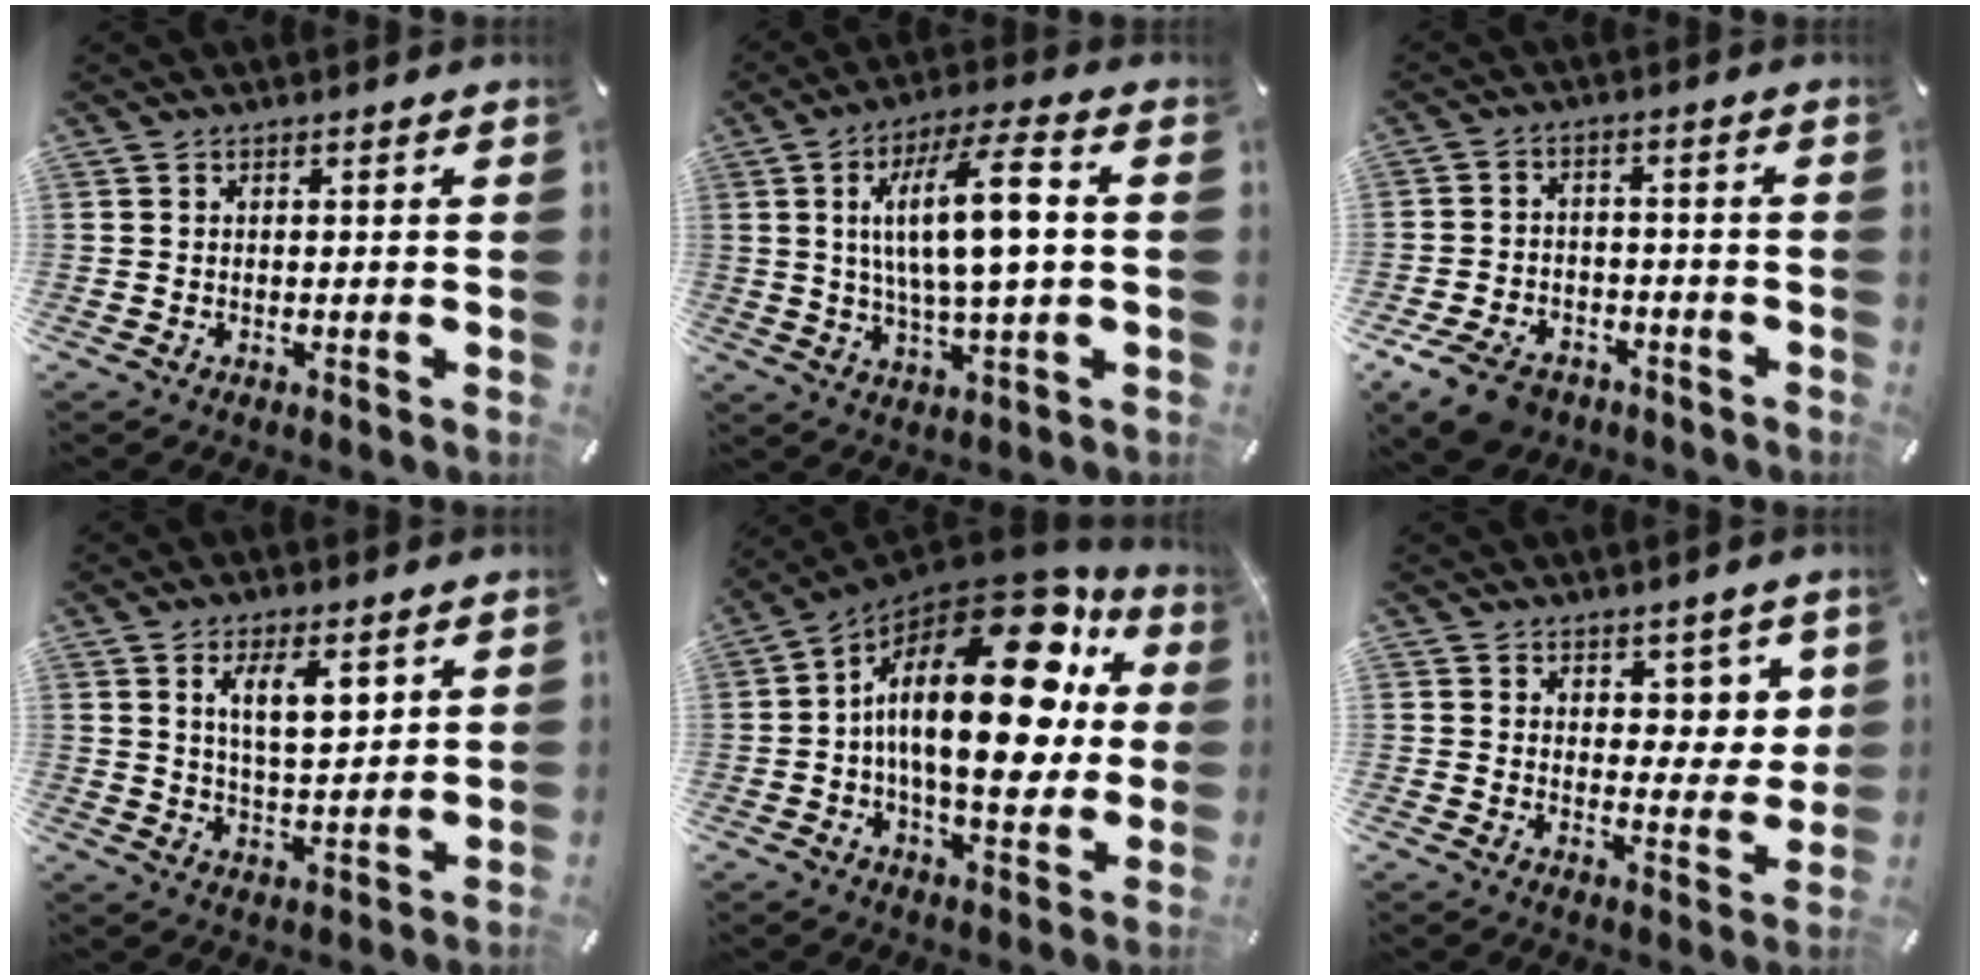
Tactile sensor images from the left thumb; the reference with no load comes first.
{"total": 14.9, "force": [2.3, 4.1, 14.2], "torque": [-0.267, 0.003, 0.032]}
{"total": 8.7, "force": [-5.7, 5.4, 3.8], "torque": [-0.073, 0.033, -0.102]}
{"total": 8.4, "force": [4.4, 3.4, 6.3], "torque": [-0.104, -0.016, 0.072]}
{"total": 26.3, "force": [5.9, 11.9, 22.7], "torque": [-0.382, -0.053, 0.091]}
{"total": 6.2, "force": [4.2, 4.4, 1.3], "torque": [0.001, -0.034, 0.072]}